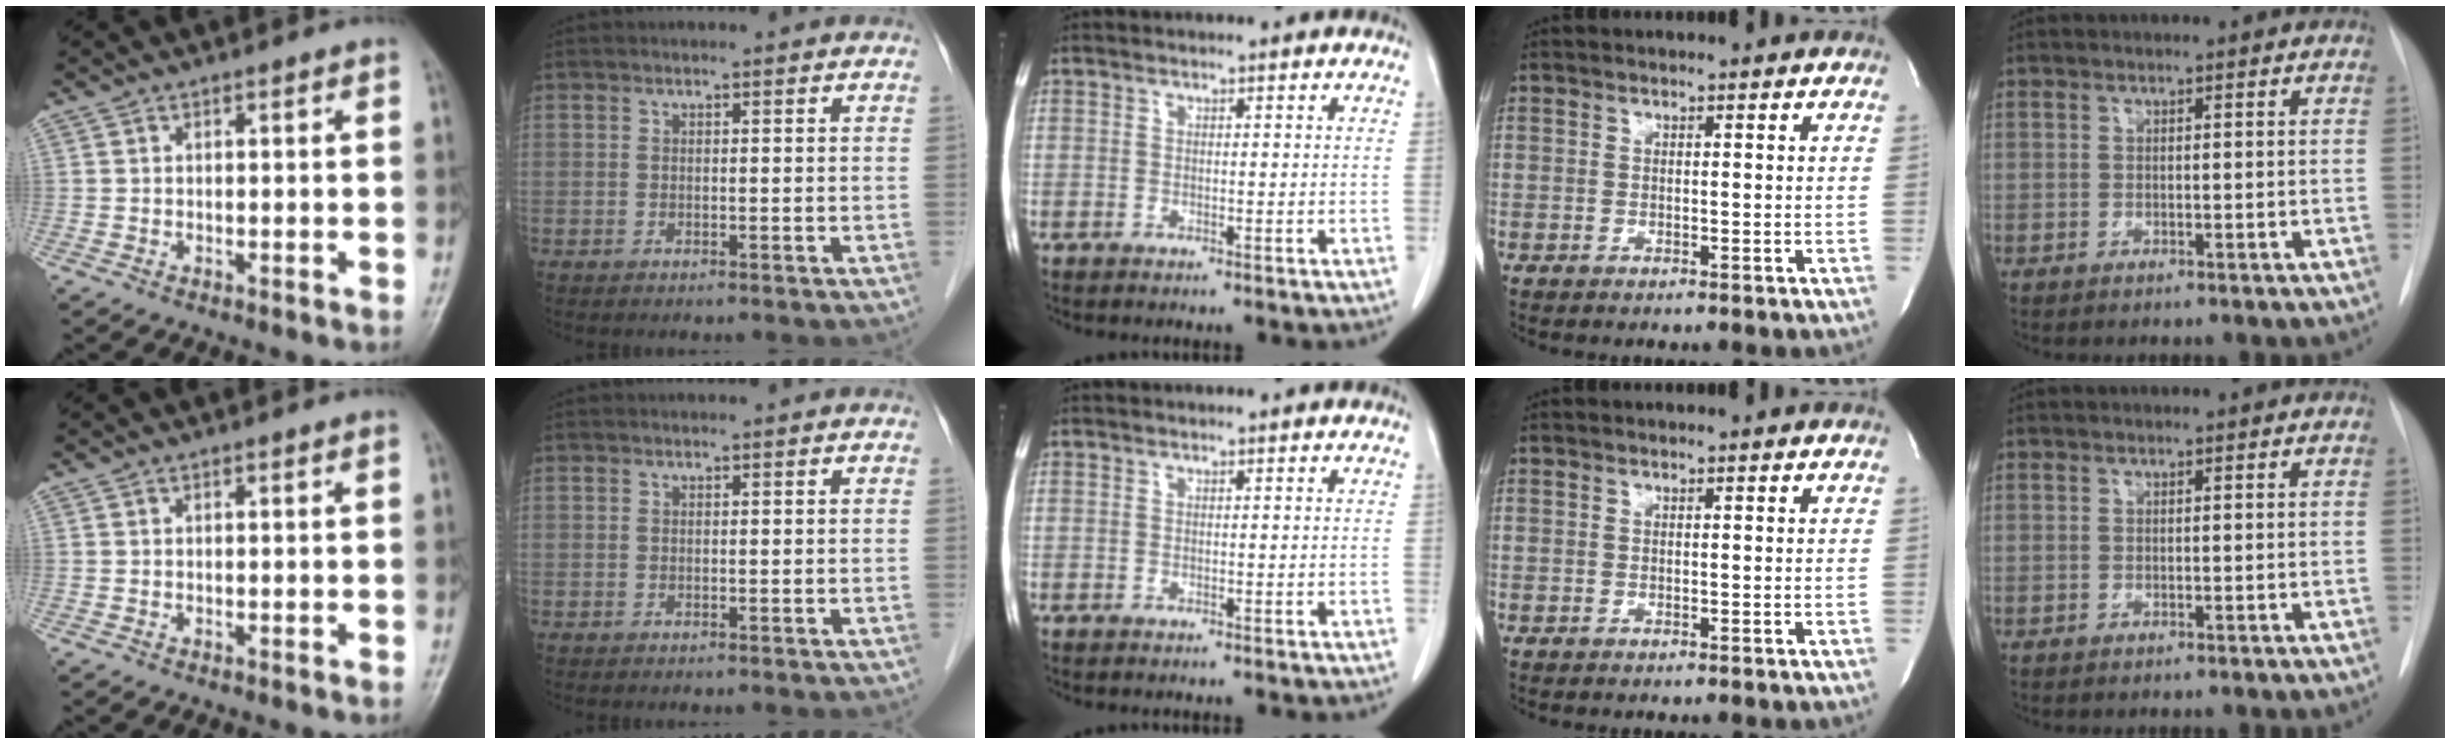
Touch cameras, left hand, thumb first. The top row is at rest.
{}